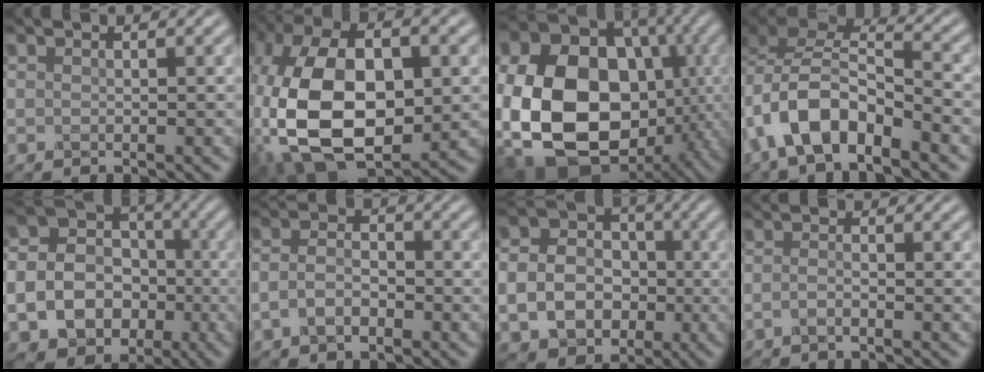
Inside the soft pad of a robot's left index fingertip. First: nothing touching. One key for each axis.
{"total": 17.3, "fx": -1.3, "fy": 10.5, "fz": 13.6, "tx": -0.301, "ty": -0.013, "tz": -0.021}
{"total": 20.8, "fx": -2.6, "fy": 16.1, "fz": 12.9, "tx": -0.286, "ty": -0.030, "tz": -0.043}
{"total": 8.8, "fx": -4.2, "fy": 4.4, "fz": 6.4, "tx": -0.116, "ty": 0.005, "tz": -0.084}
{"total": 15.3, "fx": -4.5, "fy": 13.3, "fz": 6.0, "tx": -0.140, "ty": -0.034, "tz": -0.077}
{"total": 3.2, "fx": -1.3, "fy": 2.1, "fz": 2.1, "tx": -0.046, "ty": 0.002, "tz": -0.032}
{"total": 8.5, "fx": -1.9, "fy": 7.0, "fz": 4.4, "tx": -0.073, "ty": -0.020, "tz": -0.043}
{"total": 1.2, "fx": -0.6, "fy": 0.3, "fz": 0.9, "tx": -0.019, "ty": 0.000, "tz": -0.016}